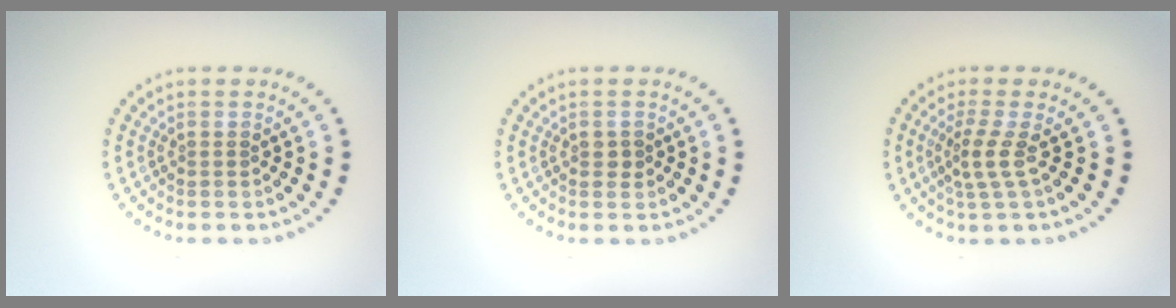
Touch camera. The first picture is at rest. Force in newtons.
{"total": 1.0, "press": 1.0, "slide": 0.2}
{"total": 2.3, "press": 1.5, "slide": 1.7}